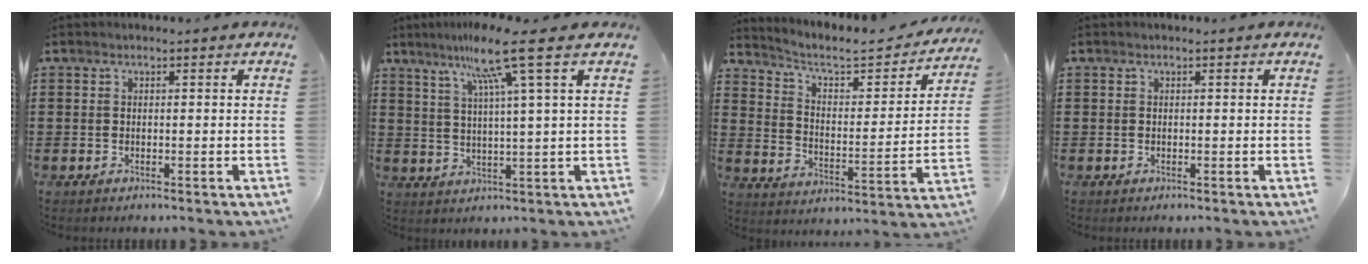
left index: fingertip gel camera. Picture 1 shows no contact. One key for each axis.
{"total": 10.1, "fx": 5.4, "fy": -1.2, "fz": 8.4, "tx": -0.169, "ty": -0.006, "tz": 0.082}
{"total": 4.6, "fx": 3.8, "fy": 1.3, "fz": 2.2, "tx": -0.057, "ty": -0.032, "tz": 0.053}
{"total": 0.0}